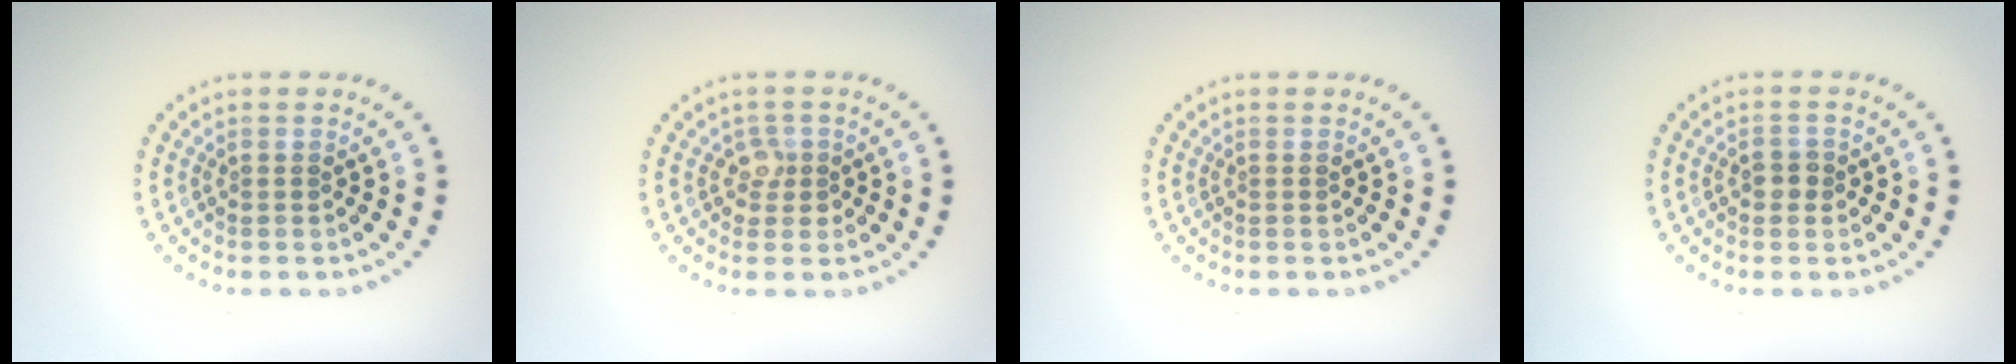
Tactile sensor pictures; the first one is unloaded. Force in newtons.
{"total": 1.7, "press": 1.4, "slide": 0.9}
{"total": 0.0}
{"total": 1.3, "press": 1.3, "slide": 0.3}